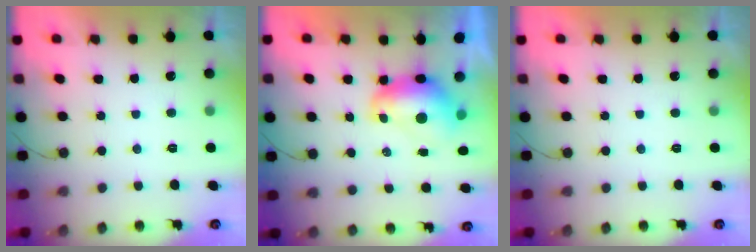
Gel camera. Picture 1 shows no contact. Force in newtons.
{"total": 8.4, "press": 8.3, "slide": 0.8}
{"total": 0.0}